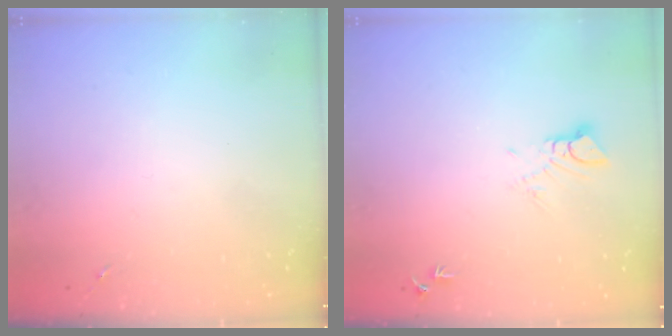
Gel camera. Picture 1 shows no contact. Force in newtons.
{"total": 4.7, "press": 4.7, "slide": 0.3}